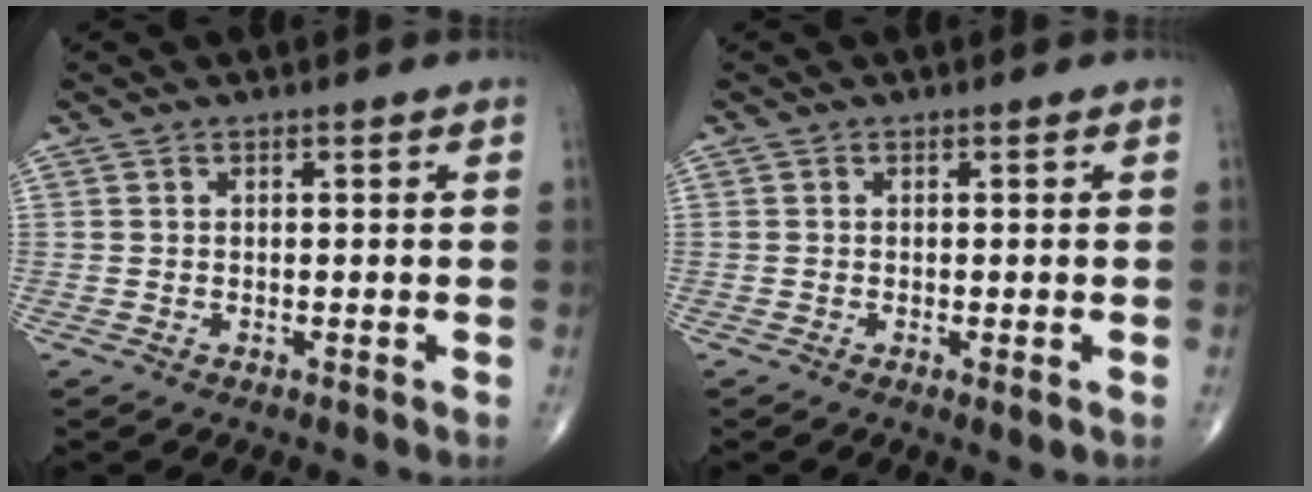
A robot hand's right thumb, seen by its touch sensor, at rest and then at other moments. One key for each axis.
{"total": 1.1, "fx": -0.3, "fy": 0.2, "fz": 1.0, "tx": -0.020, "ty": -0.005, "tz": -0.005}